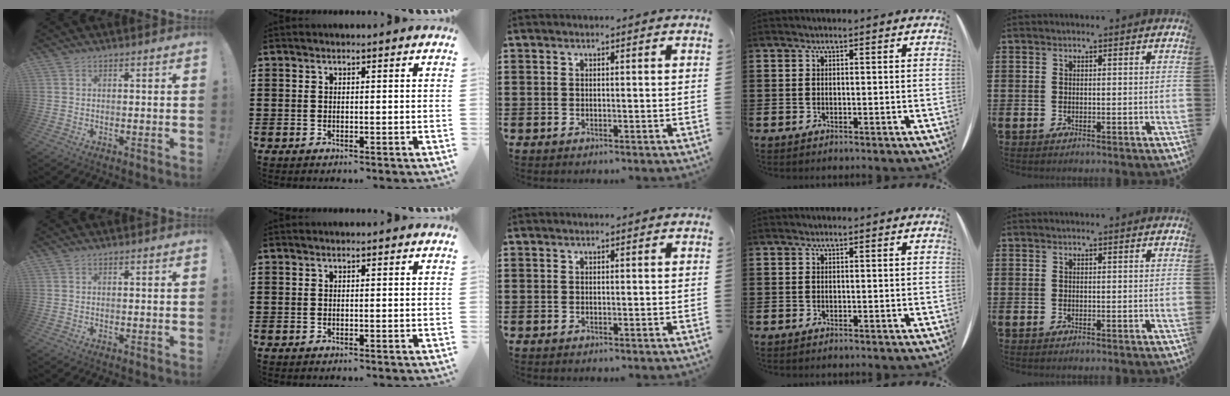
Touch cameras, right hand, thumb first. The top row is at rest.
{}